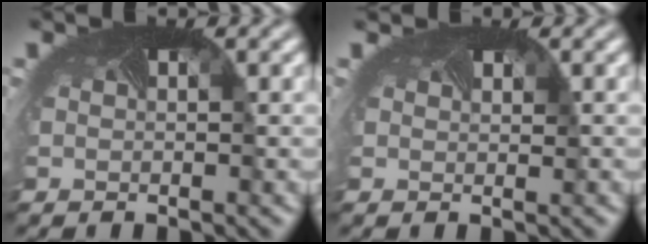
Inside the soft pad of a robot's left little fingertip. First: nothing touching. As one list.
[{"total": 0.9, "force": [0.8, 0.0, -0.3], "torque": [0.001, -0.007, 0.006]}]